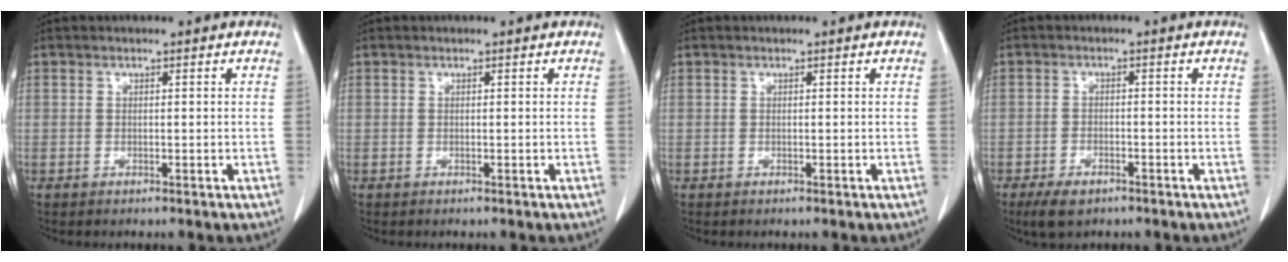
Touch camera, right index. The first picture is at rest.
{"total": 0.0}
{"total": 0.0}
{"total": 4.3, "force": [-2.9, 1.9, 2.4], "torque": [-0.045, -0.004, -0.045]}